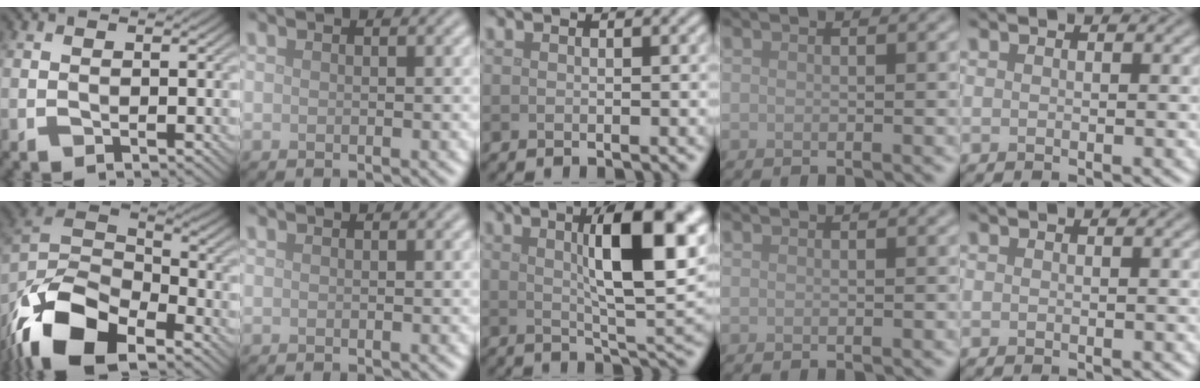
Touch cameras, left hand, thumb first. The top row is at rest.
{"thumb": {"total": 15.1, "force": [-9.6, 7.3, 9.1], "torque": [-0.212, -0.015, -0.179]}, "middle": {"total": 11.2, "force": [3.1, 3.0, 10.3], "torque": [-0.144, 0.006, 0.049]}}